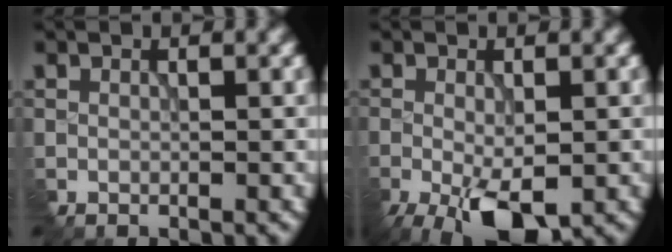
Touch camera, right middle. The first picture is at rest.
{"total": 7.2, "force": [-3.6, 2.9, 5.6], "torque": [-0.119, -0.022, -0.051]}